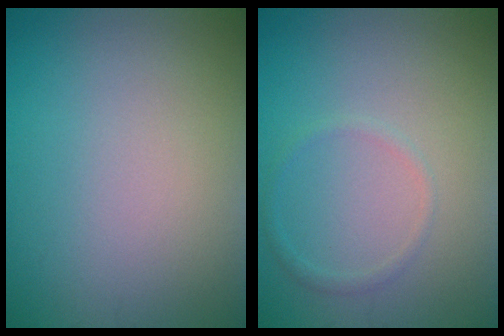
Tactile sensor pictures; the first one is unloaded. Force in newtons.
{"total": 1.0, "press": 1.0, "slide": 0.1}